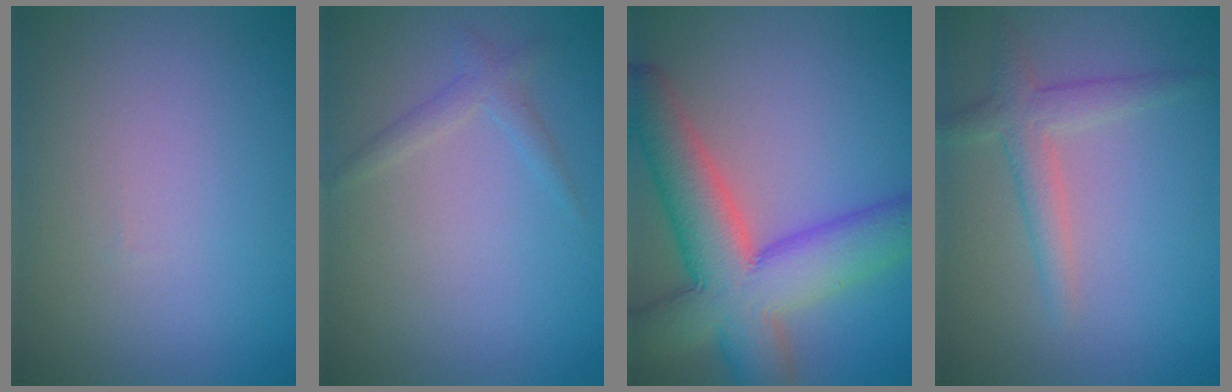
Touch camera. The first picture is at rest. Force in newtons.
{"total": 1.5, "press": 1.5, "slide": 0.1}
{"total": 10.8, "press": 10.7, "slide": 0.8}
{"total": 2.7, "press": 2.7, "slide": 0.1}